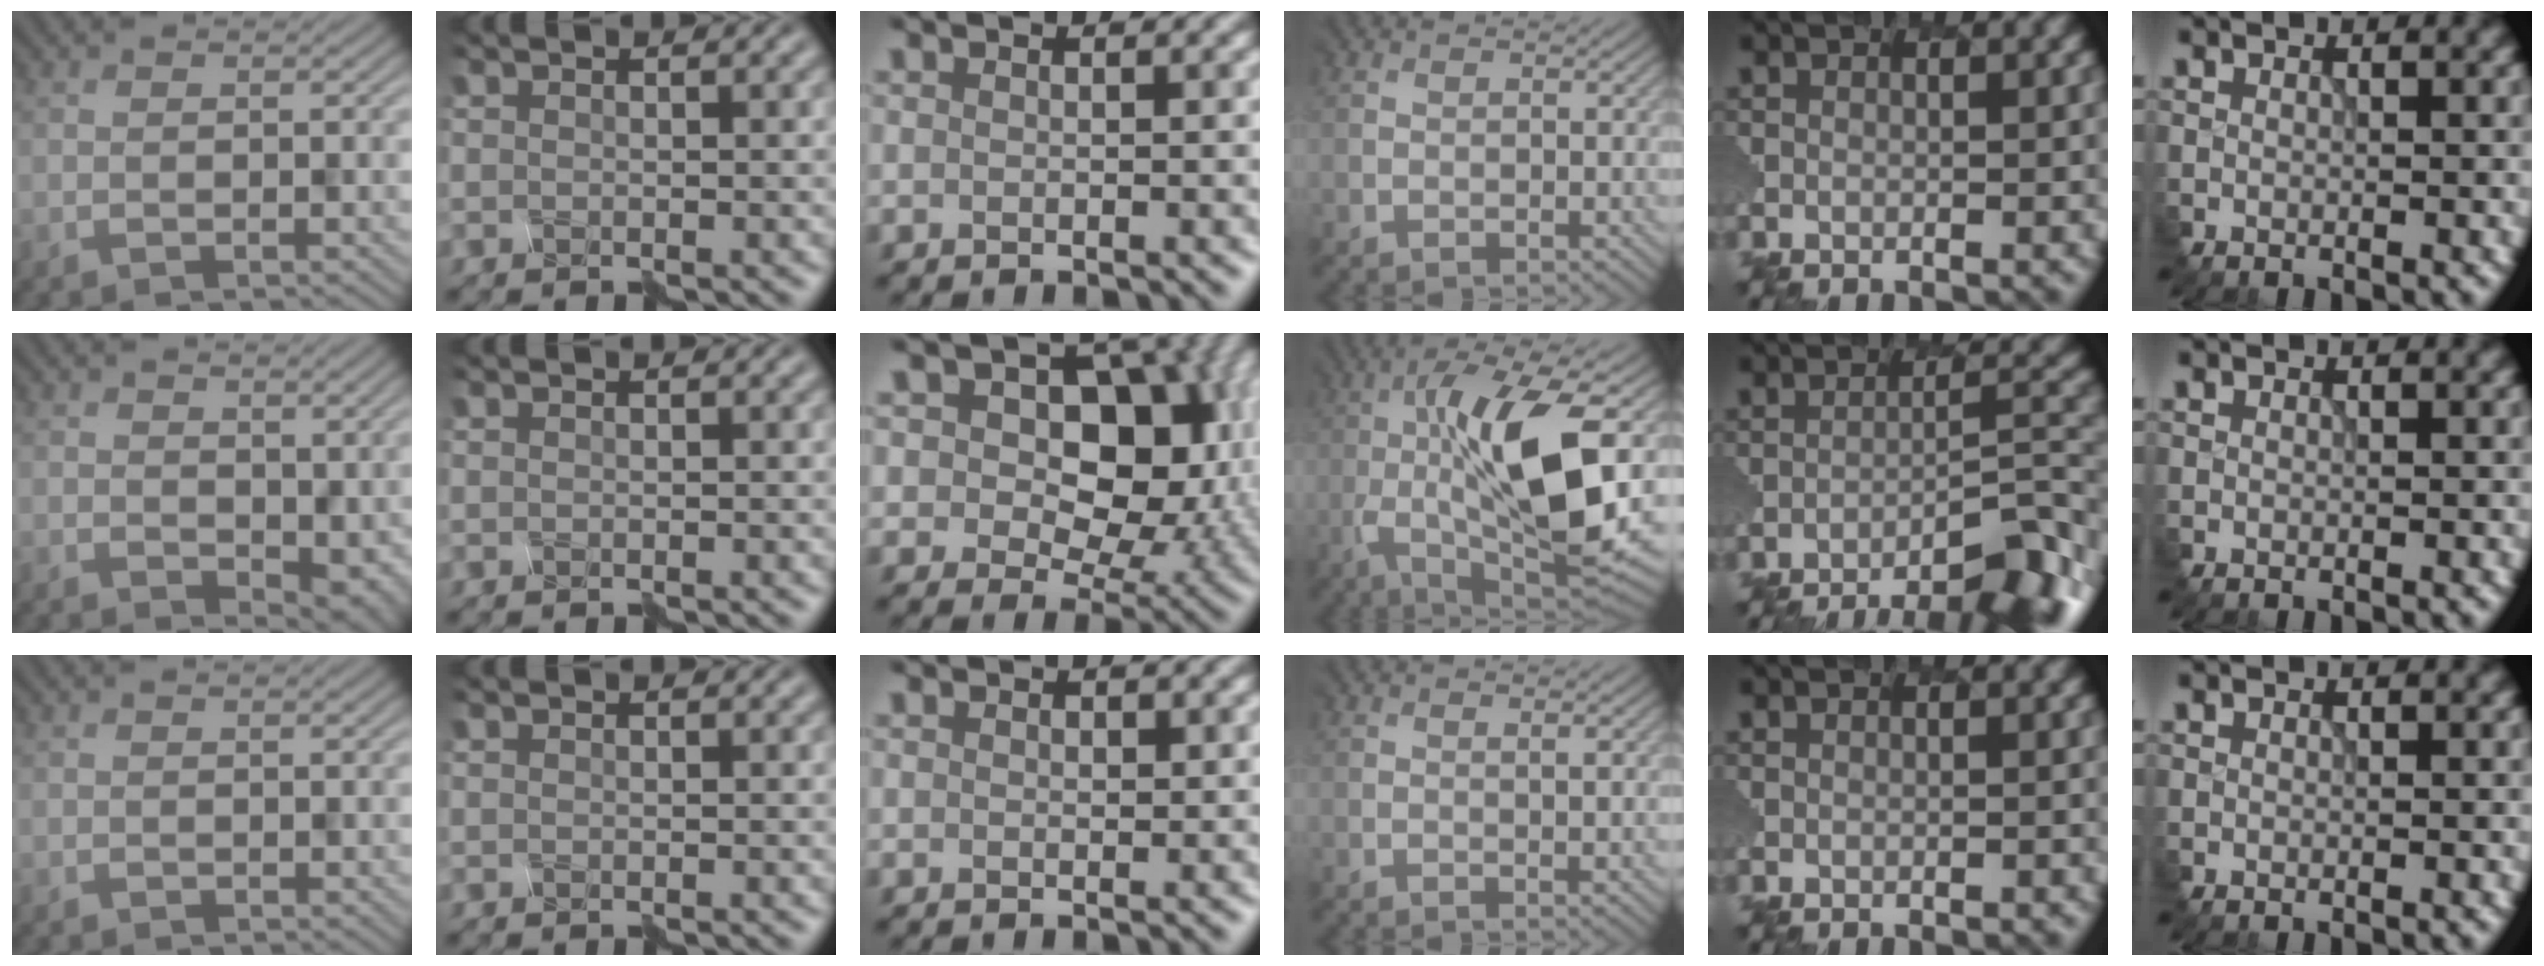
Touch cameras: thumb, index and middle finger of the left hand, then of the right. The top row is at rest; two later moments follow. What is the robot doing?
{"motion": "disassemble", "object": "spray bottle"}